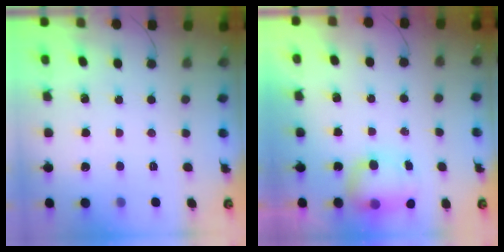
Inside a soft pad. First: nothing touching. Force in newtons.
{"total": 9.1, "press": 8.3, "slide": 3.7}